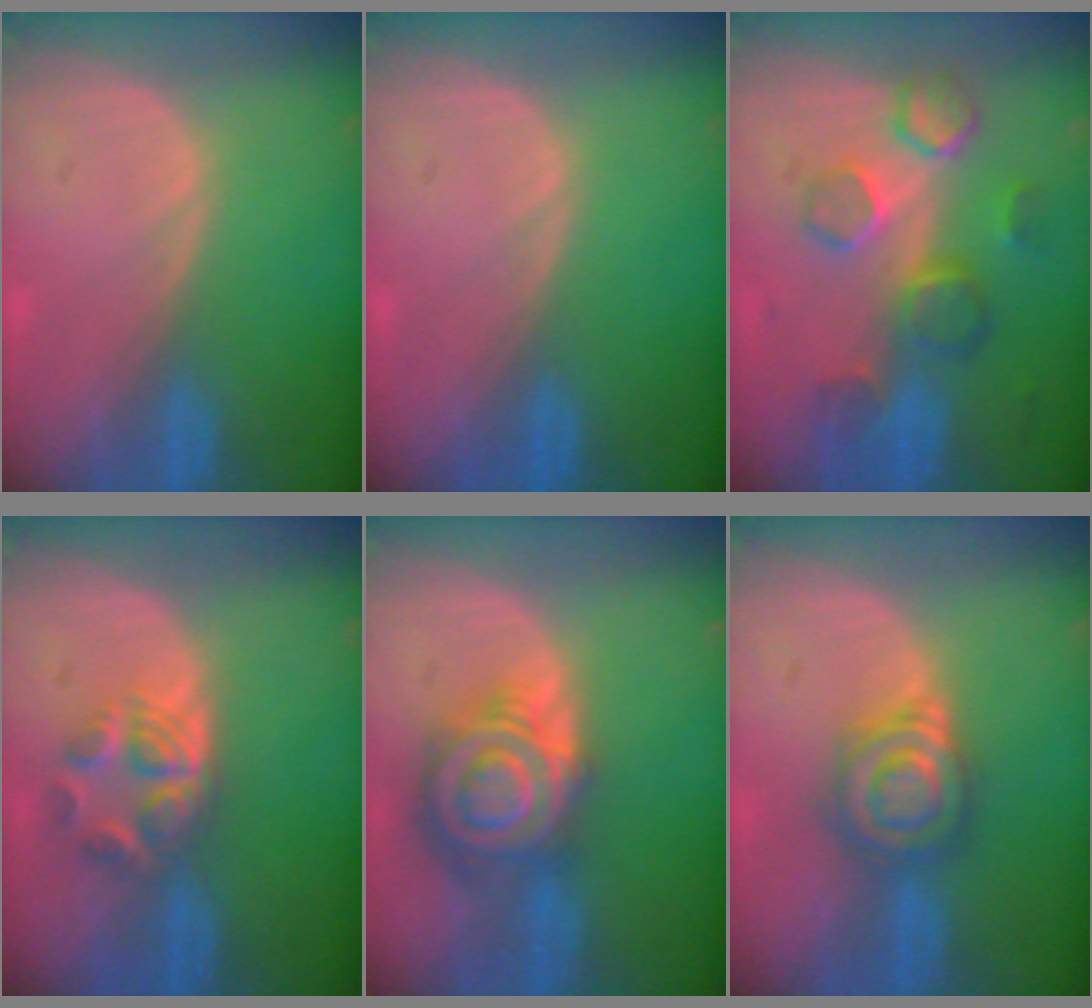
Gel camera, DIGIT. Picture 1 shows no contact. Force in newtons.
{"total": 0.0}
{"total": 8.4, "press": 7.6, "slide": 3.6}
{"total": 5.9, "press": 5.0, "slide": 3.3}
{"total": 9.1, "press": 9.1, "slide": 0.6}
{"total": 6.4, "press": 6.3, "slide": 1.2}